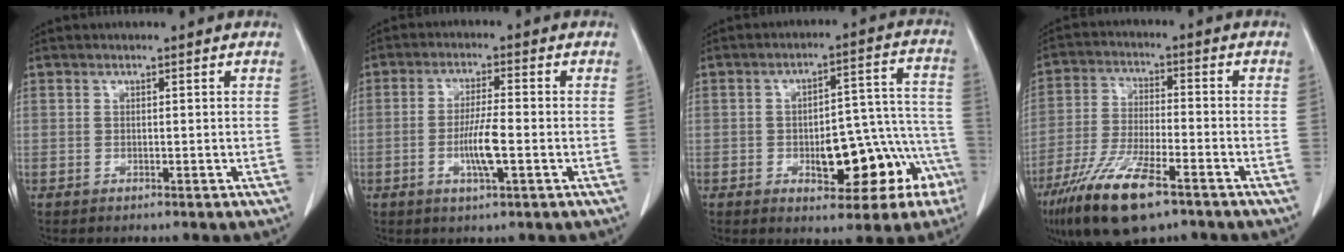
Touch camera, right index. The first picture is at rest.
{"total": 5.9, "force": [-1.6, 0.5, 5.7], "torque": [-0.111, -0.006, -0.028]}
{"total": 15.1, "force": [-6.0, 6.5, 12.3], "torque": [-0.114, 0.048, -0.067]}
{"total": 13.4, "force": [-8.5, 3.0, 9.9], "torque": [-0.196, -0.024, -0.149]}